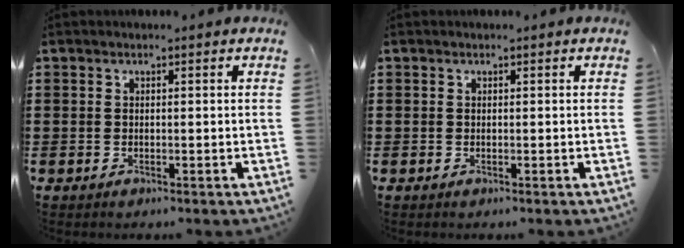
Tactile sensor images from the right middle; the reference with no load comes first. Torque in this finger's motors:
{"motor_torque": [-0.08, -0.37, 0.03, 0.00]}